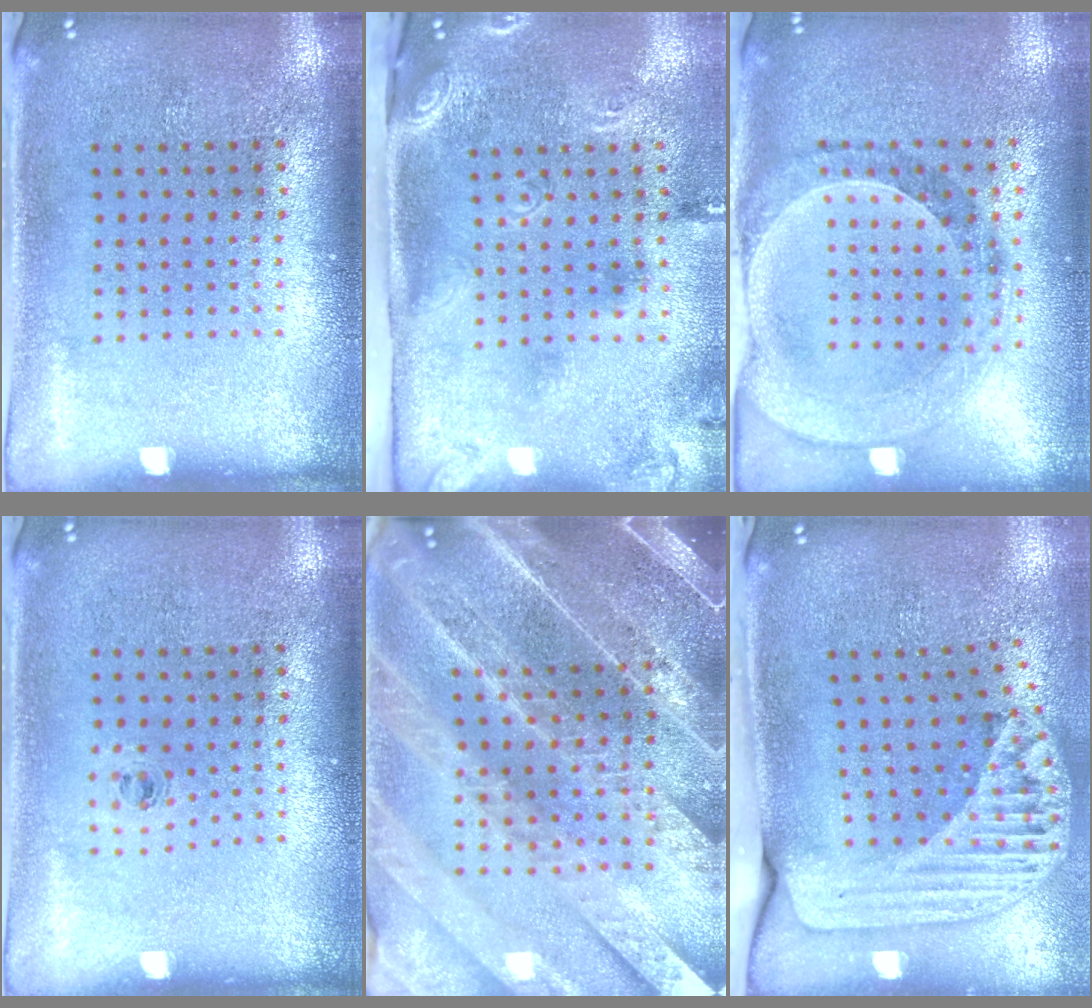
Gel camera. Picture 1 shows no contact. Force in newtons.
{"total": 2.9, "press": 1.8, "slide": 2.3}
{"total": 0.9, "press": 0.9, "slide": 0.2}
{"total": 0.5, "press": 0.3, "slide": 0.5}
{"total": 5.2, "press": 4.5, "slide": 2.7}
{"total": 2.4, "press": 1.8, "slide": 1.7}